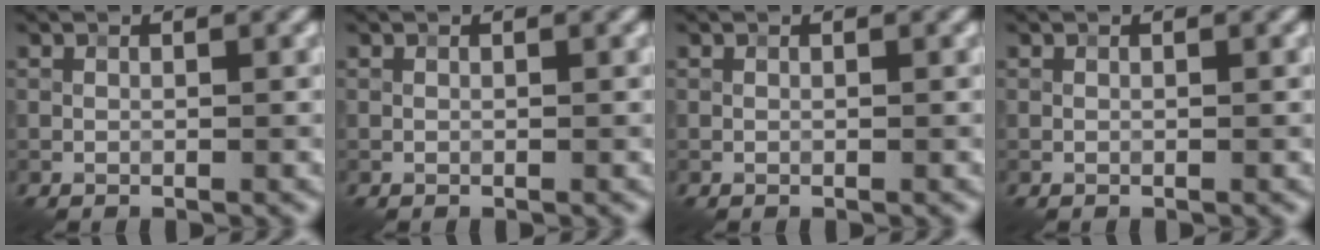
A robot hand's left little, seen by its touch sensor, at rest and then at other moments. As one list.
[{"total": 0.0}, {"total": 0.0}, {"total": 0.0}]